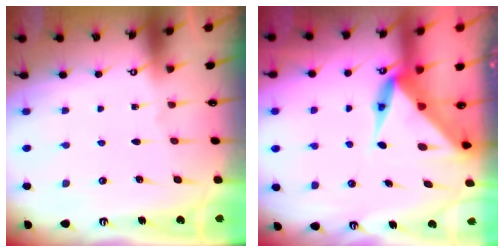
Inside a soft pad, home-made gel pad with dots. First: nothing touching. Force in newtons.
{"total": 7.4, "press": 7.3, "slide": 1.3}